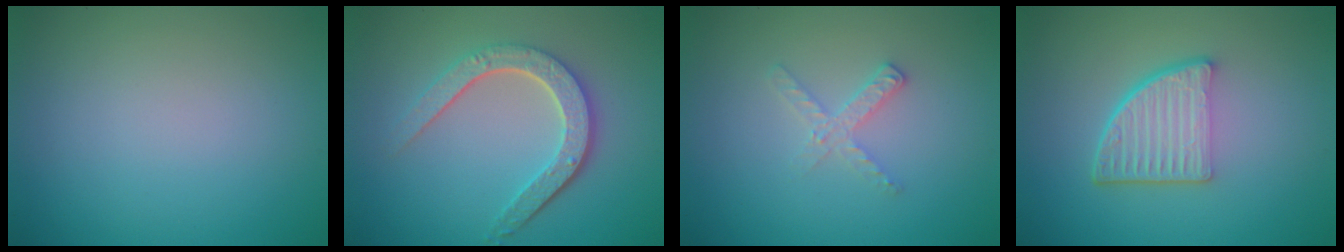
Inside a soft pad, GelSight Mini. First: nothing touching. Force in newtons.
{"total": 4.8, "press": 3.7, "slide": 3.0}
{"total": 1.7, "press": 1.7, "slide": 0.2}
{"total": 5.2, "press": 3.6, "slide": 3.7}